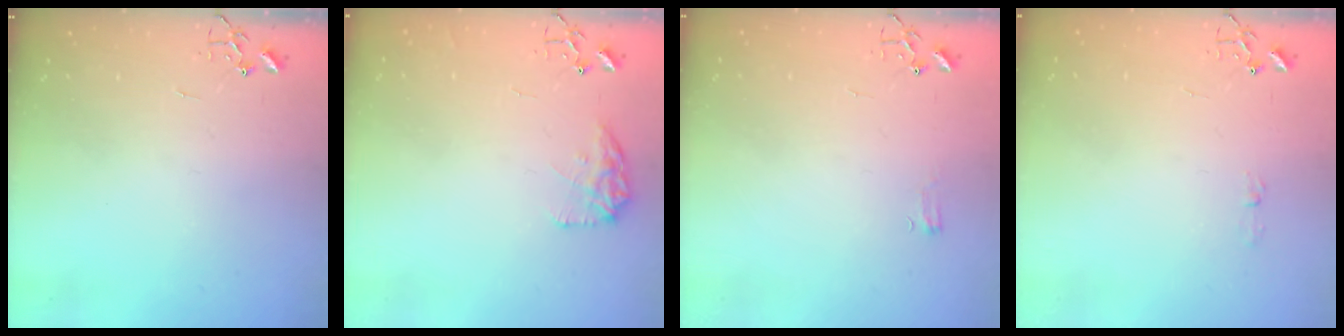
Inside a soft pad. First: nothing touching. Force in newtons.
{"total": 10.1, "press": 10.1, "slide": 0.5}
{"total": 3.9, "press": 3.8, "slide": 0.5}
{"total": 2.9, "press": 2.9, "slide": 0.5}